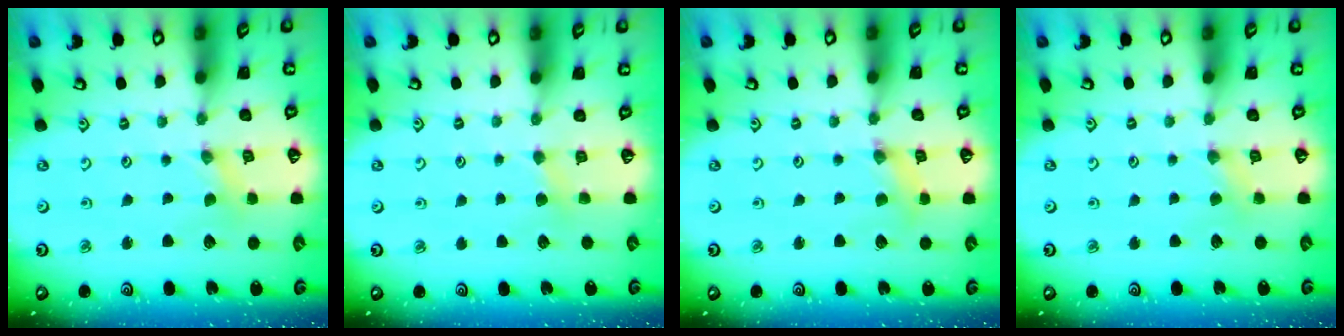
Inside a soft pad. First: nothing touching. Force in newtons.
{"total": 3.0, "press": 3.0, "slide": 0.5}
{"total": 1.7, "press": 1.6, "slide": 0.3}
{"total": 2.0, "press": 2.0, "slide": 0.5}